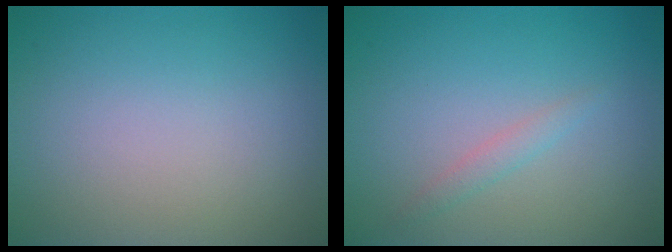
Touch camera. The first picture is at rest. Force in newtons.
{"total": 1.1, "press": 1.1, "slide": 0.2}